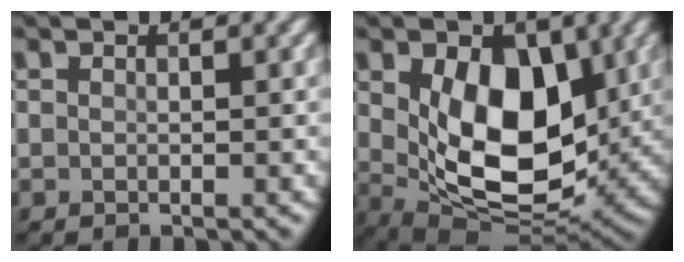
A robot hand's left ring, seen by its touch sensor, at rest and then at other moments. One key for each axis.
{"total": 10.4, "fx": 1.3, "fy": 6.5, "fz": 8.0, "tx": -0.137, "ty": -0.020, "tz": 0.031}